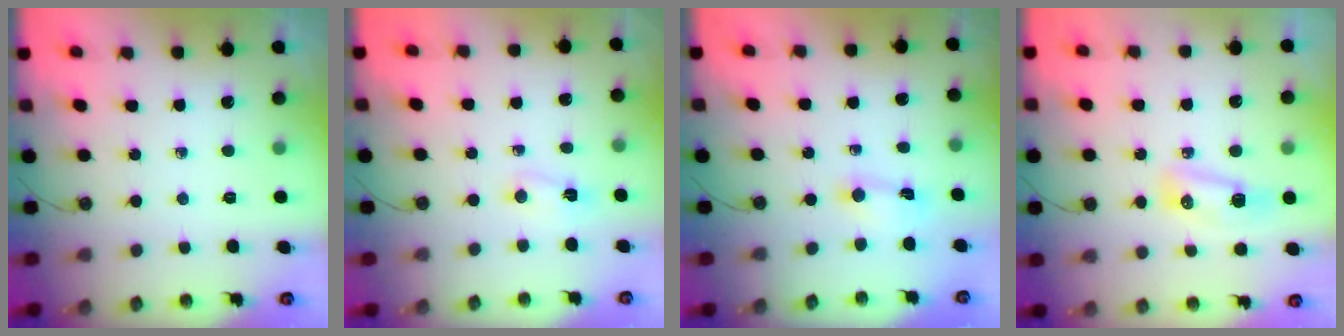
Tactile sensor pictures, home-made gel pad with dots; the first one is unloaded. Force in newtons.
{"total": 2.1, "press": 2.1, "slide": 0.4}
{"total": 1.5, "press": 1.5, "slide": 0.2}
{"total": 7.8, "press": 7.6, "slide": 1.6}